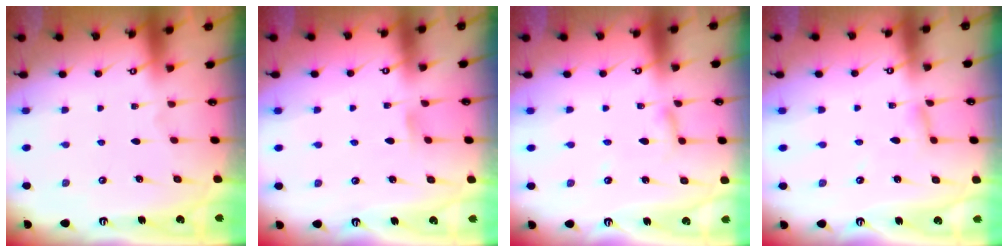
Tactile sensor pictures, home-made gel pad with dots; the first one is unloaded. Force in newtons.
{"total": 4.3, "press": 4.2, "slide": 0.6}
{"total": 2.6, "press": 2.6, "slide": 0.2}
{"total": 2.5, "press": 2.5, "slide": 0.2}